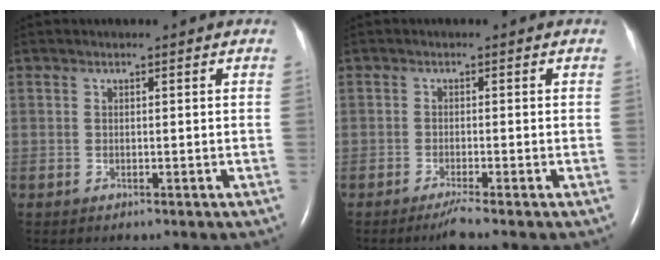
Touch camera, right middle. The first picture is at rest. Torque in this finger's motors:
{"motor_torque": [-0.06, 0.06, -0.02, 0.00]}